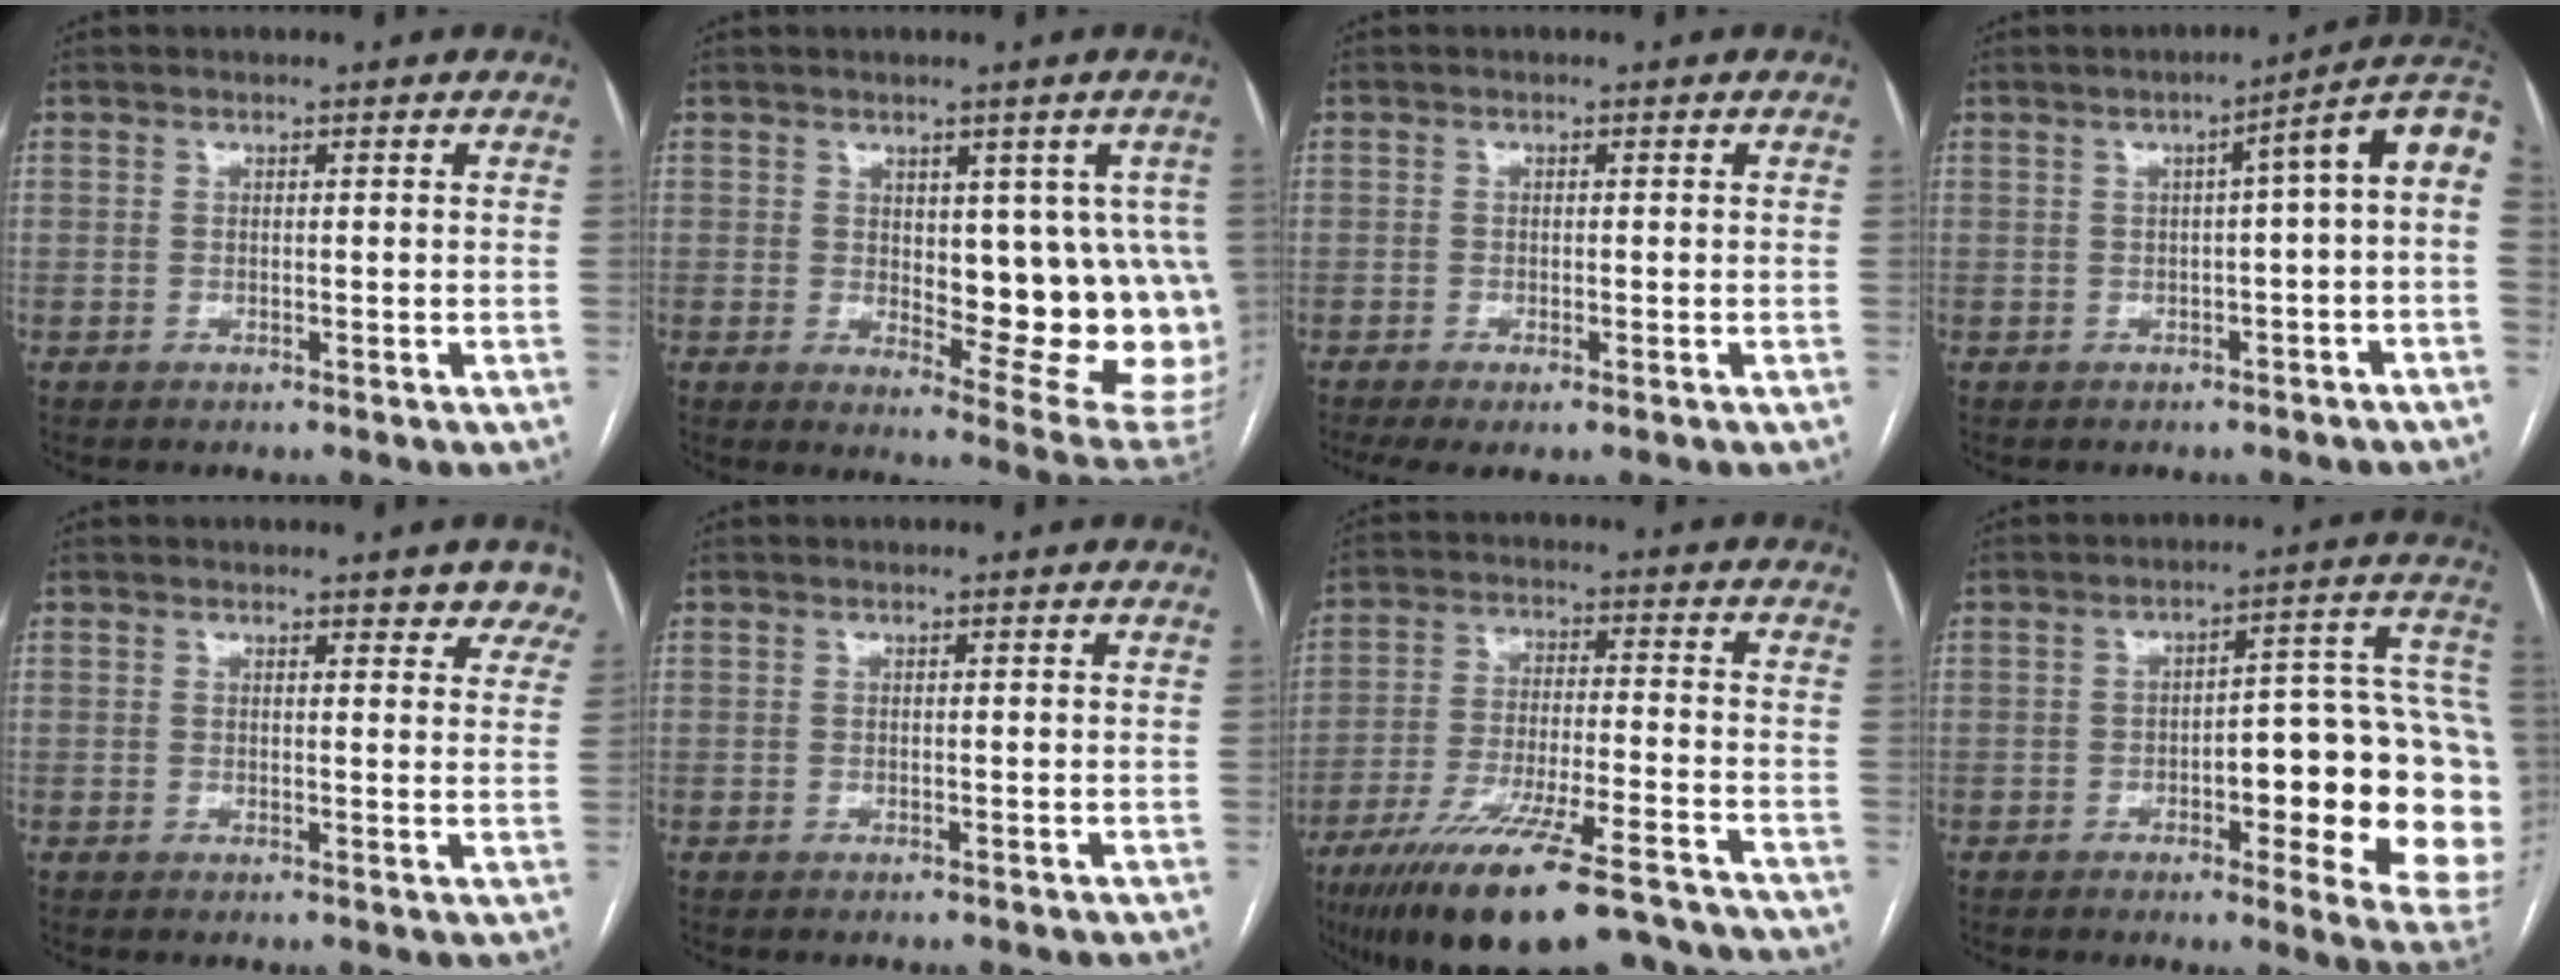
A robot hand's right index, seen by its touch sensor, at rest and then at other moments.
{"total": 14.7, "force": [0.4, 5.6, 13.6], "torque": [-0.128, -0.004, 0.019]}
{"total": 3.5, "force": [-2.1, 0.8, 2.6], "torque": [-0.046, -0.010, -0.034]}
{"total": 8.0, "force": [0.6, 0.4, 7.9], "torque": [-0.098, 0.031, 0.000]}
{"total": 5.5, "force": [4.9, 1.8, 2.0], "torque": [-0.001, -0.009, 0.036]}
{"total": 0.0}
{"total": 21.4, "force": [-16.7, 3.4, 13.0], "torque": [-0.195, -0.016, -0.265]}
{"total": 21.1, "force": [-4.0, 5.0, 20.1], "torque": [-0.164, 0.038, -0.034]}